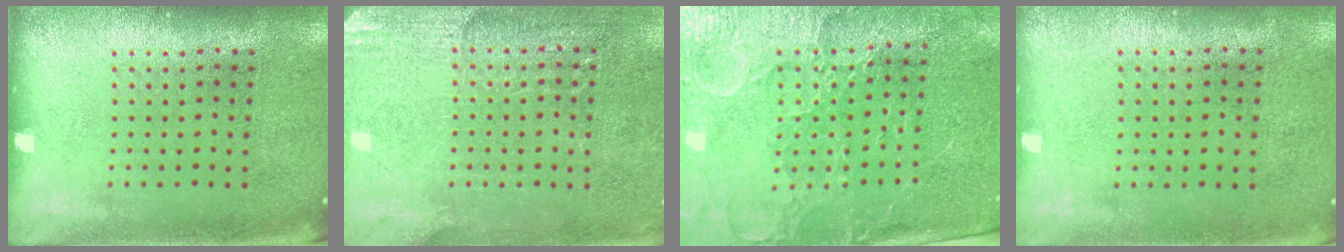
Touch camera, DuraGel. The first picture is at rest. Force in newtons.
{"total": 2.9, "press": 2.9, "slide": 0.5}
{"total": 3.6, "press": 3.3, "slide": 1.4}
{"total": 0.0}